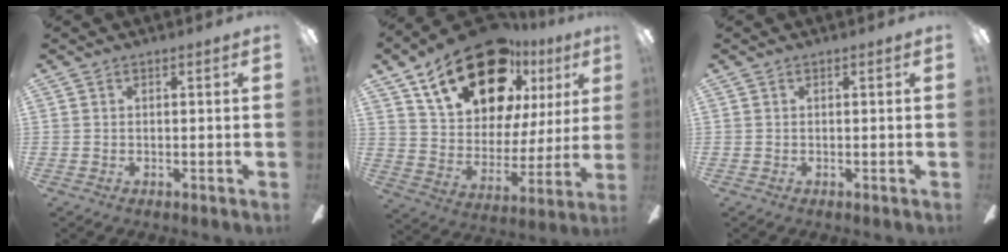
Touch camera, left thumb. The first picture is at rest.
{"total": 25.1, "force": [15.5, 12.8, 14.9], "torque": [-0.256, -0.083, 0.272]}
{"total": 0.0}